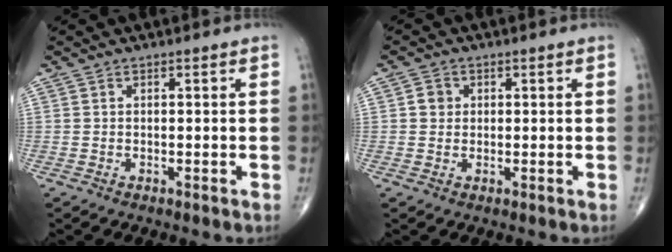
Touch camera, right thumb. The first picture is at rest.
{"total": 2.3, "force": [0.4, 2.1, 0.8], "torque": [-0.001, 0.002, 0.004]}